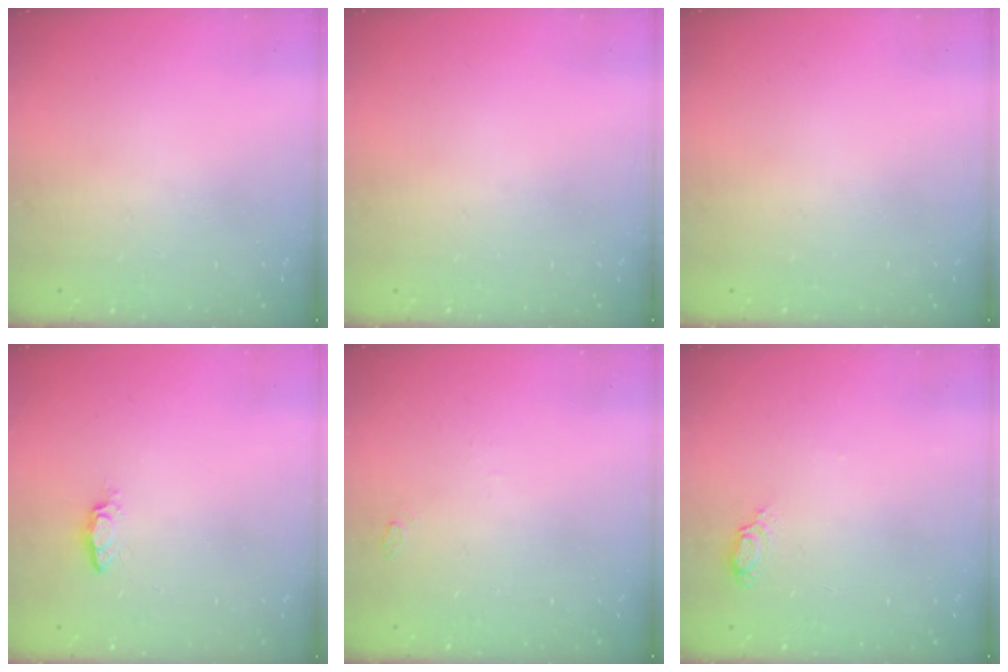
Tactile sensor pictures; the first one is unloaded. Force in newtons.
{"total": 0.0}
{"total": 0.0}
{"total": 3.5, "press": 3.5, "slide": 0.4}
{"total": 11.4, "press": 3.1, "slide": 11.0}
{"total": 6.0, "press": 6.0, "slide": 0.6}